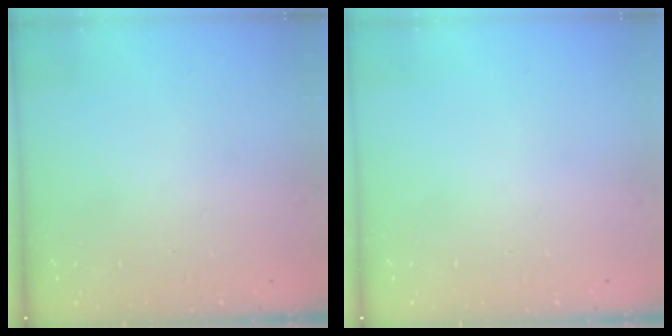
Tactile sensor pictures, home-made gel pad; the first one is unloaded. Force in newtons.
{"total": 0.0}